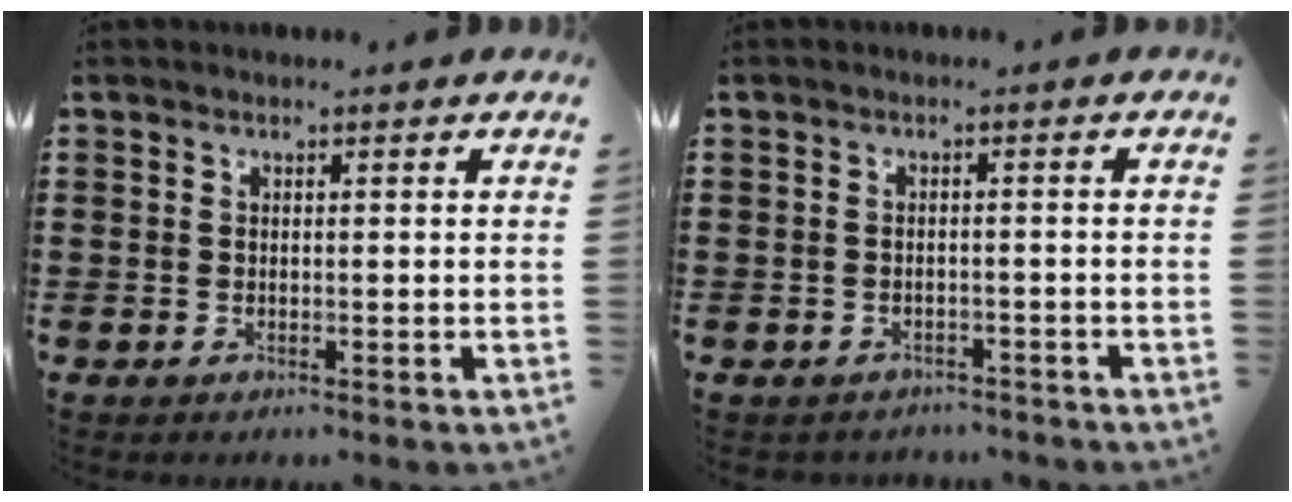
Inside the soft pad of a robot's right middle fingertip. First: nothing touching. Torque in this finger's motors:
{"motor_torque": [1.51, -0.63, 0.17, 0.11]}